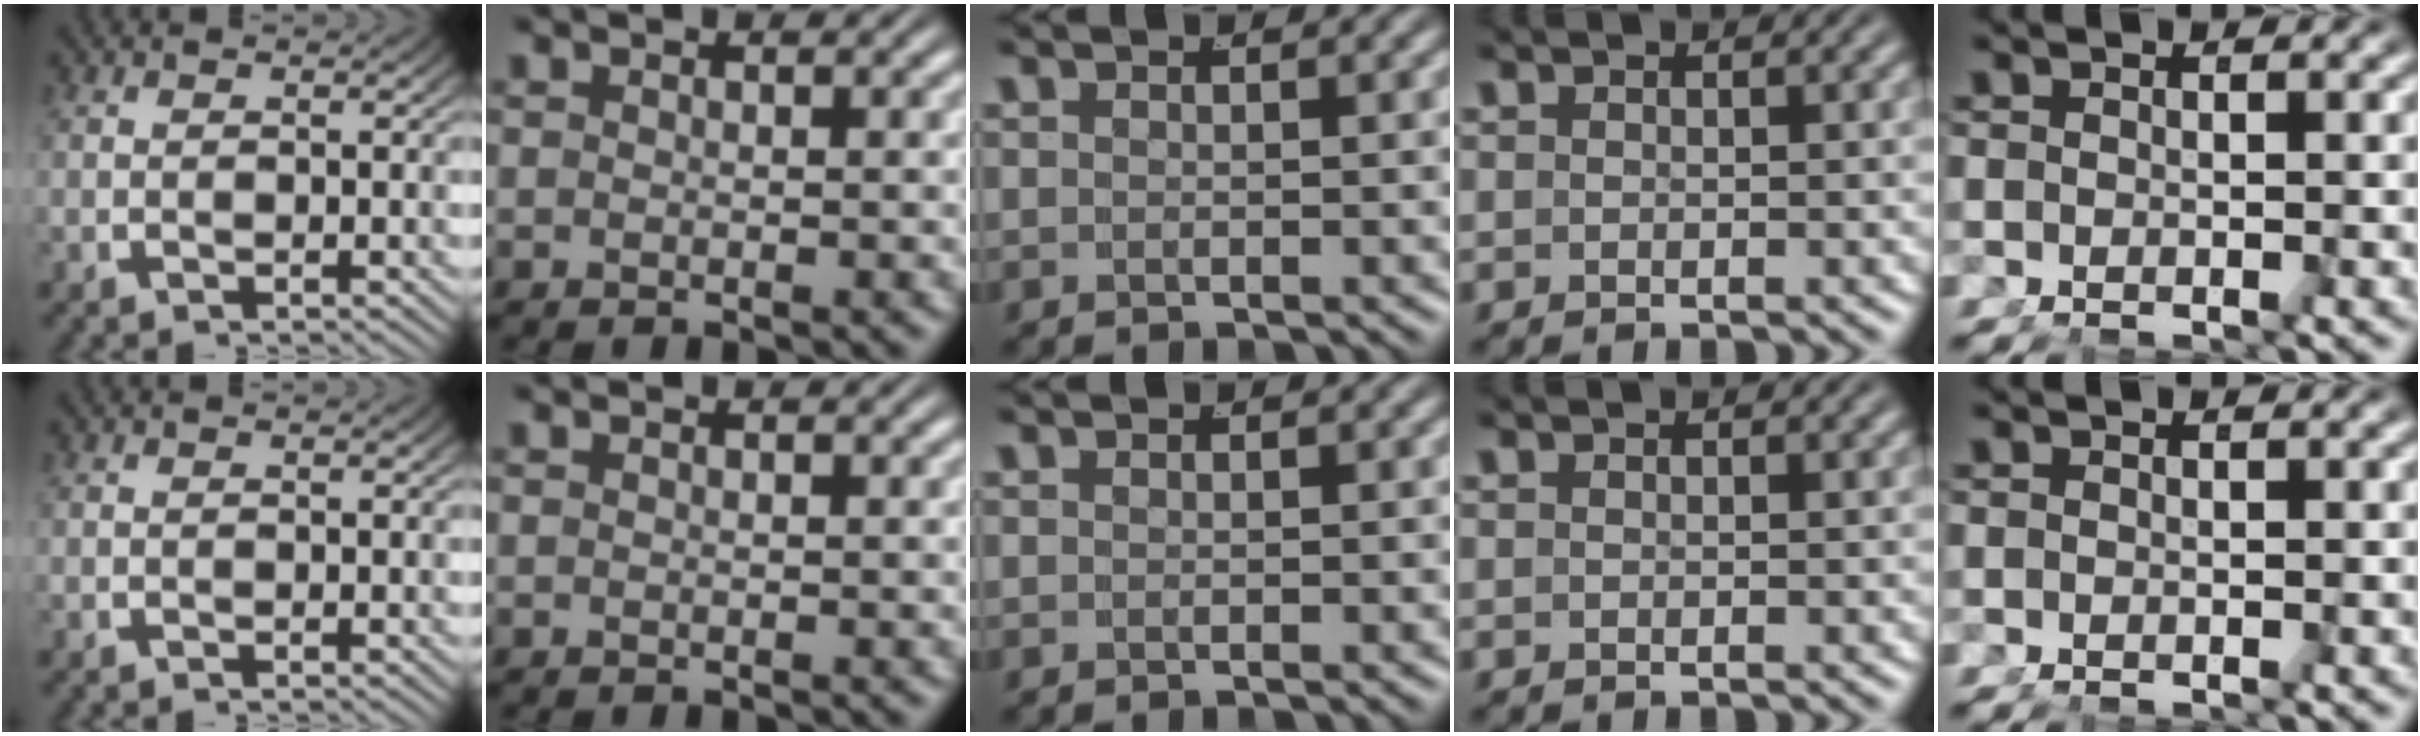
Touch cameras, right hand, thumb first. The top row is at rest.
{}